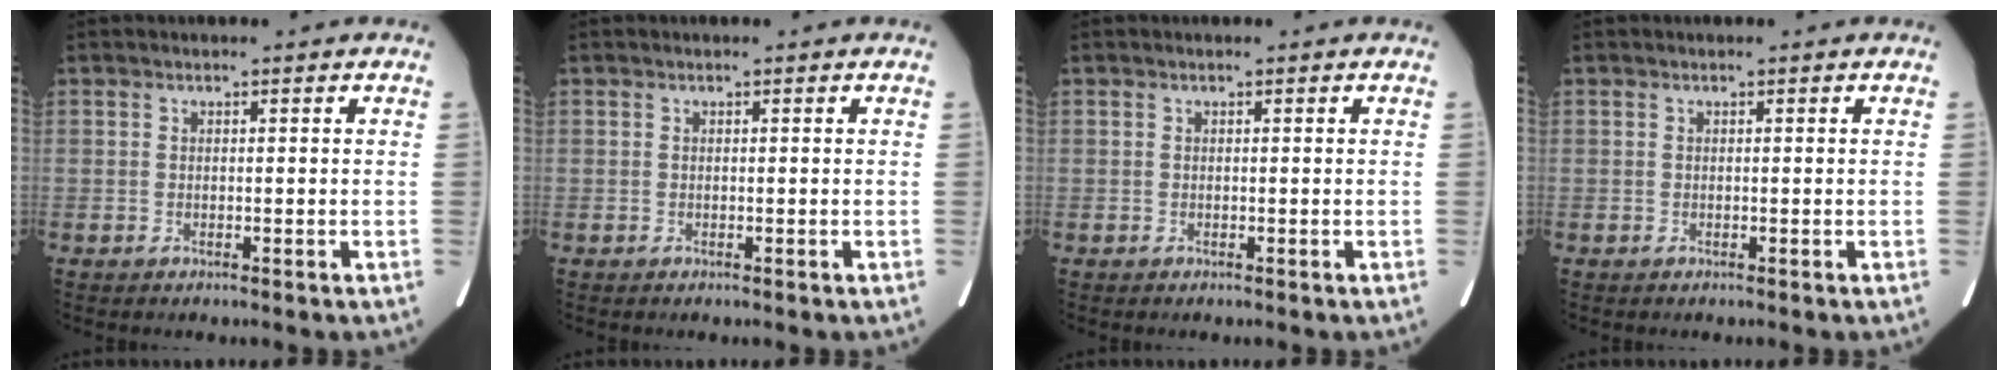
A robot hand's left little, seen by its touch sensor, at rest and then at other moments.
{"total": 0.0}
{"total": 0.0}
{"total": 0.0}